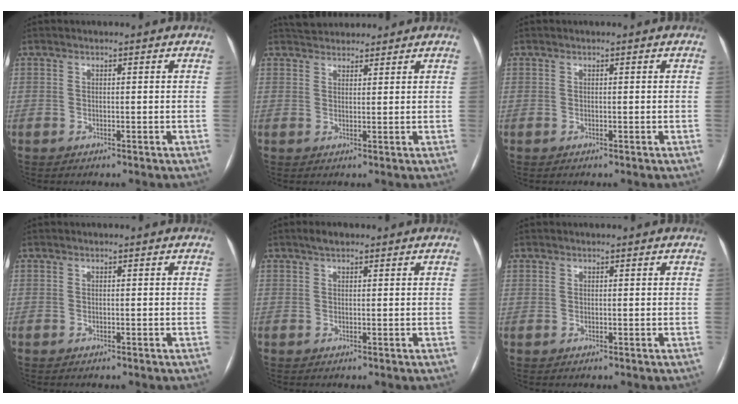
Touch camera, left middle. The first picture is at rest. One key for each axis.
{"total": 5.5, "fx": 5.1, "fy": 1.8, "fz": 1.1, "tx": -0.016, "ty": 0.030, "tz": 0.080}
{"total": 0.0}
{"total": 0.0}
{"total": 1.8, "fx": 1.3, "fy": 0.7, "fz": 0.9, "tx": -0.020, "ty": 0.009, "tz": 0.022}
{"total": 0.5, "fx": 0.3, "fy": 0.4, "fz": 0.1, "tx": 0.000, "ty": 0.000, "tz": 0.004}